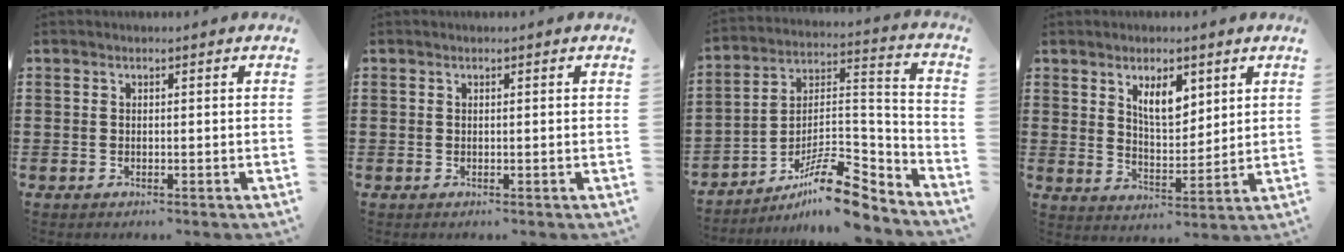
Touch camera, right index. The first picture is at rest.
{"total": 0.0}
{"total": 12.1, "force": [-9.1, 3.4, 7.1], "torque": [-0.113, 0.034, -0.174]}
{"total": 6.0, "force": [3.3, 2.7, 4.3], "torque": [-0.070, -0.002, 0.053]}